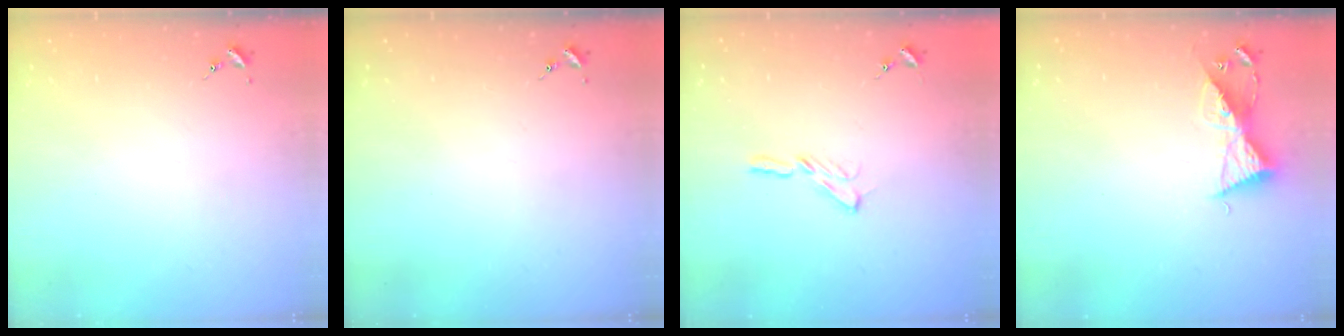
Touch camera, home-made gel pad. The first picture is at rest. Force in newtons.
{"total": 0.0}
{"total": 4.0, "press": 4.0, "slide": 0.4}
{"total": 8.8, "press": 8.7, "slide": 0.5}